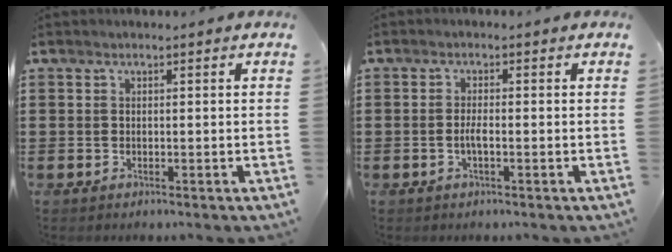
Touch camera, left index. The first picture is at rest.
{"total": 1.9, "force": [-0.7, 0.3, 1.7], "torque": [-0.039, -0.002, -0.015]}